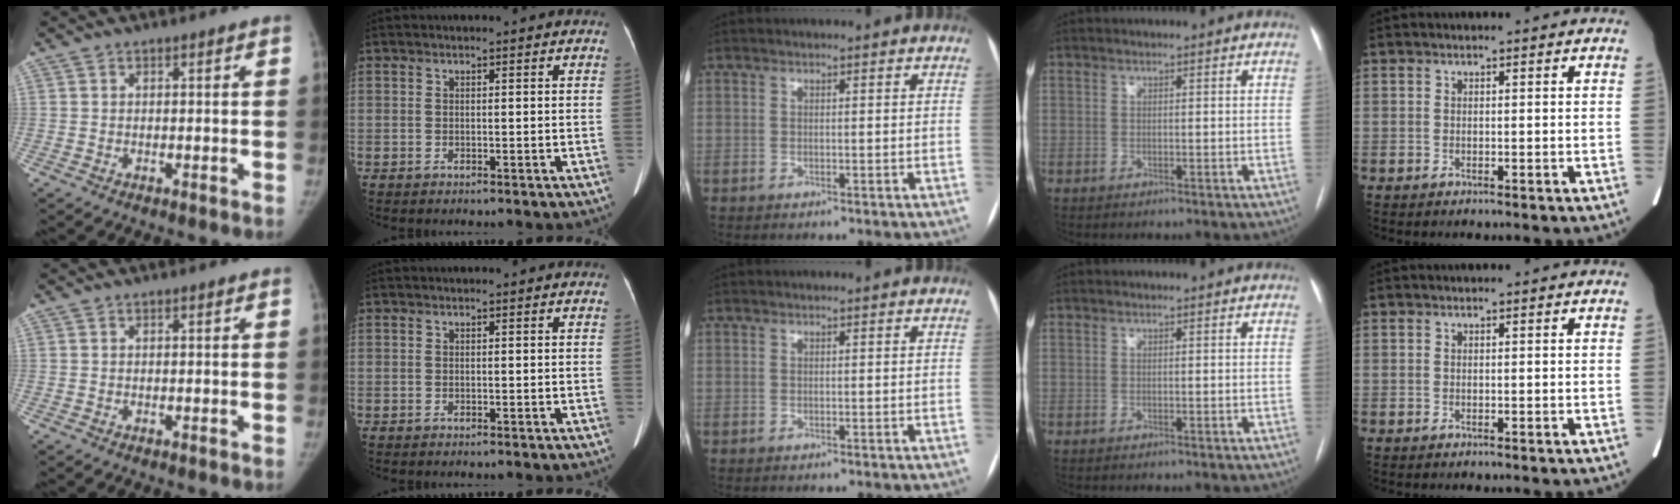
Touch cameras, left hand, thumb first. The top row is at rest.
{}